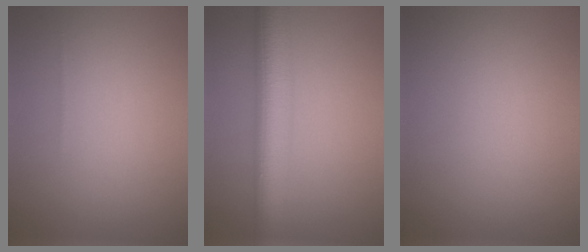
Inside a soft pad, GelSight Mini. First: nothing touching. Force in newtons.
{"total": 6.7, "press": 6.7, "slide": 0.1}
{"total": 0.0}